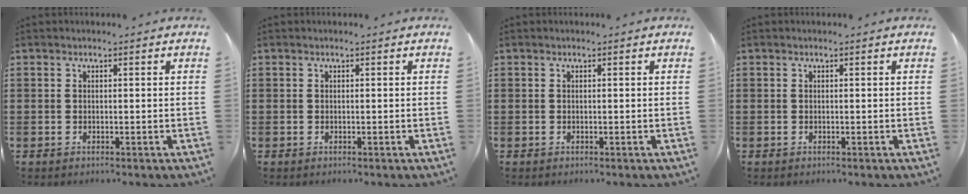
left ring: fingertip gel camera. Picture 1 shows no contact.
{"total": 0.0}
{"total": 0.0}
{"total": 0.0}